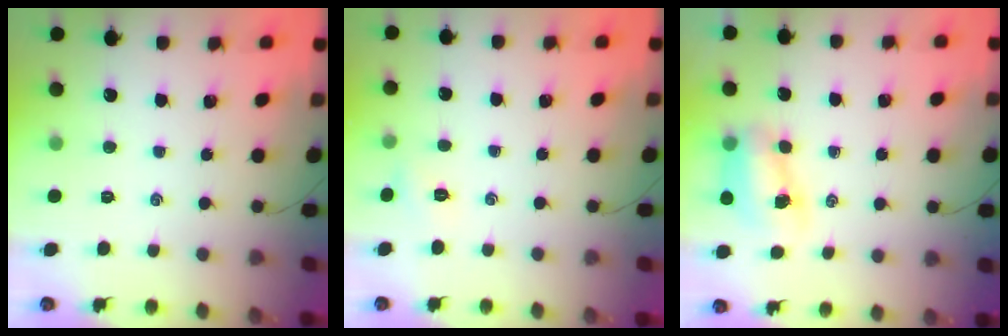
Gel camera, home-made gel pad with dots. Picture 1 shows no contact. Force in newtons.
{"total": 2.1, "press": 2.0, "slide": 0.6}
{"total": 7.9, "press": 7.8, "slide": 1.1}